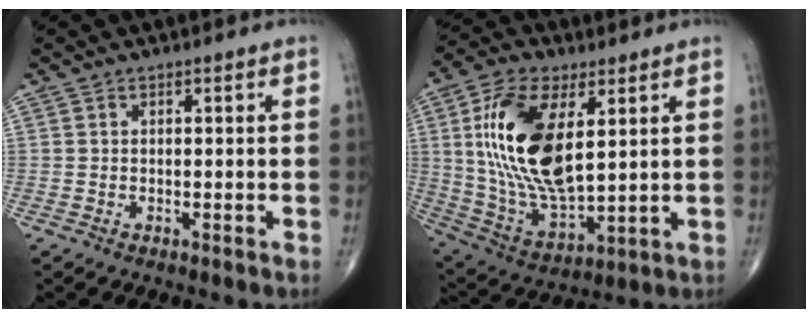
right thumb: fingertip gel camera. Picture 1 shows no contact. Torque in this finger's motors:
{"motor_torque": [2.35, 2.66, 1.94, 0.45, 0.26]}